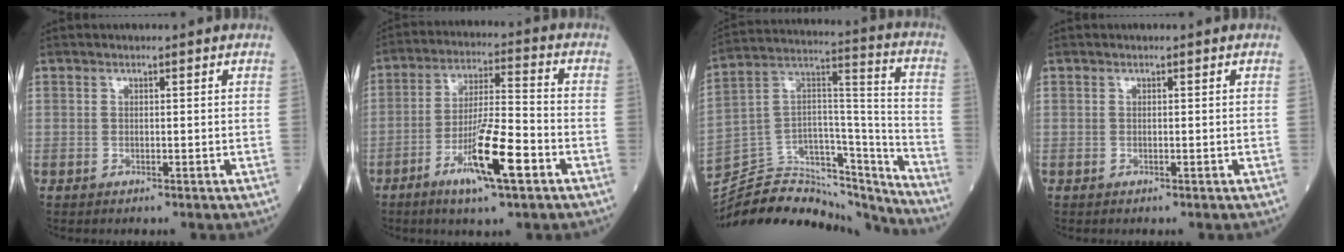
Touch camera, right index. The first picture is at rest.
{"total": 11.3, "force": [-5.3, 1.1, 9.9], "torque": [-0.175, -0.012, -0.095]}
{"total": 26.0, "force": [-24.8, 5.3, 5.9], "torque": [-0.121, 0.040, -0.389]}
{"total": 0.0}